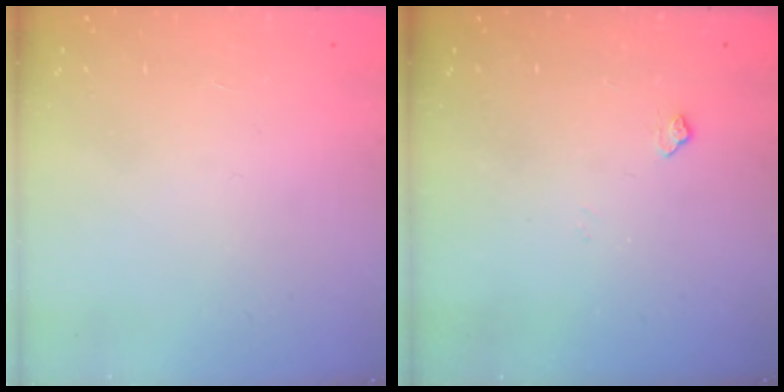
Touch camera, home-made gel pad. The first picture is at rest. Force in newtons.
{"total": 3.9, "press": 3.9, "slide": 0.7}